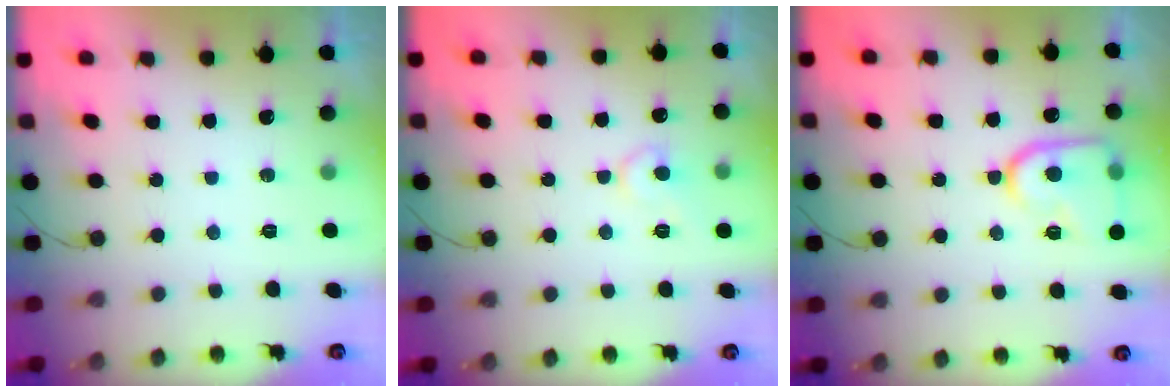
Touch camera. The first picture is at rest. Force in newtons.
{"total": 7.5, "press": 7.5, "slide": 0.7}
{"total": 13.9, "press": 13.8, "slide": 1.2}